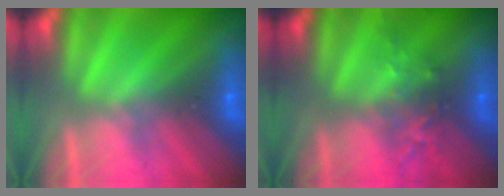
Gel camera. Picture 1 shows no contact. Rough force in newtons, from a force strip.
{"total": 2.6}